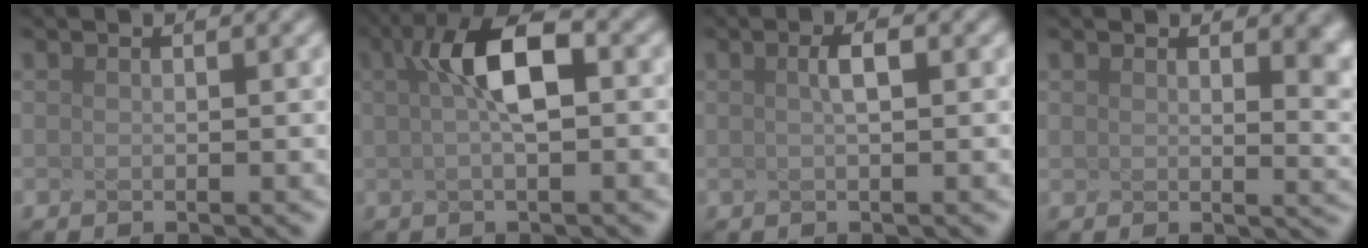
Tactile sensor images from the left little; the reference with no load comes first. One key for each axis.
{"total": 3.8, "fx": -0.2, "fy": 0.4, "fz": 3.8, "tx": -0.096, "ty": 0.006, "tz": 0.033}
{"total": 1.3, "fx": -1.0, "fy": -0.6, "fz": 0.5, "tx": -0.032, "ty": -0.002, "tz": 0.017}
{"total": 6.8, "fx": 3.9, "fy": 2.9, "fz": 4.8, "tx": -0.048, "ty": 0.039, "tz": 0.066}